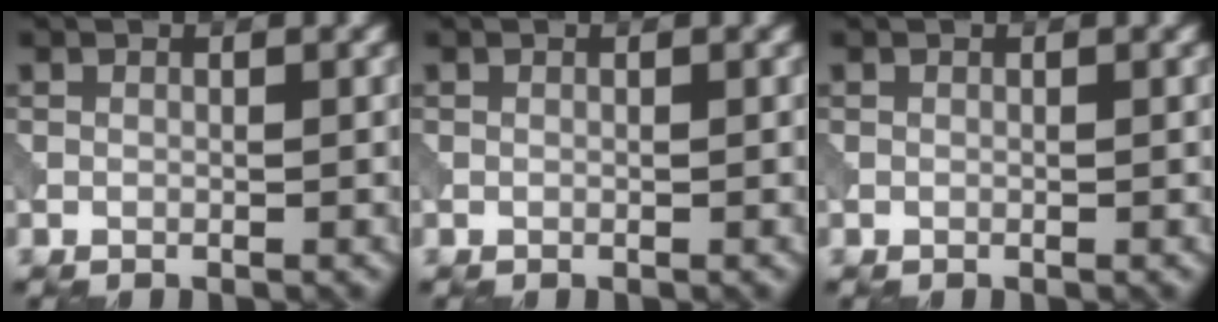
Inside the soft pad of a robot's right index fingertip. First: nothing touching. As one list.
[{"total": 0.0}, {"total": 0.0}]